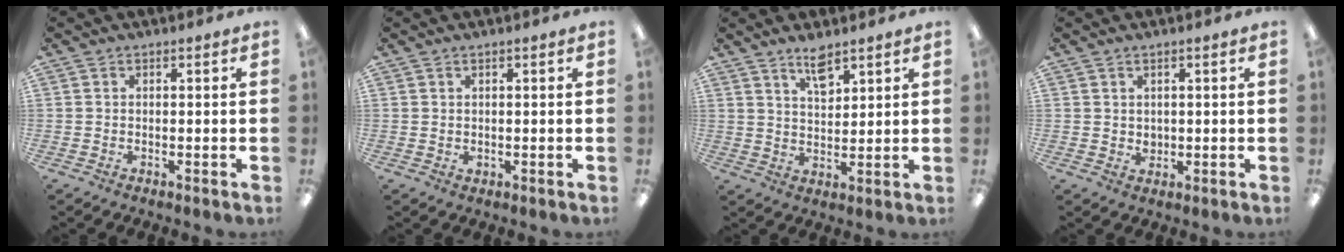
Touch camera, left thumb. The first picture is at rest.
{"total": 0.9, "force": [0.6, 0.5, 0.4], "torque": [-0.008, 0.002, 0.011]}
{"total": 6.3, "force": [4.8, 2.4, 3.4], "torque": [-0.045, -0.029, 0.080]}
{"total": 1.8, "force": [1.0, 1.4, 0.5], "torque": [-0.012, 0.001, 0.019]}